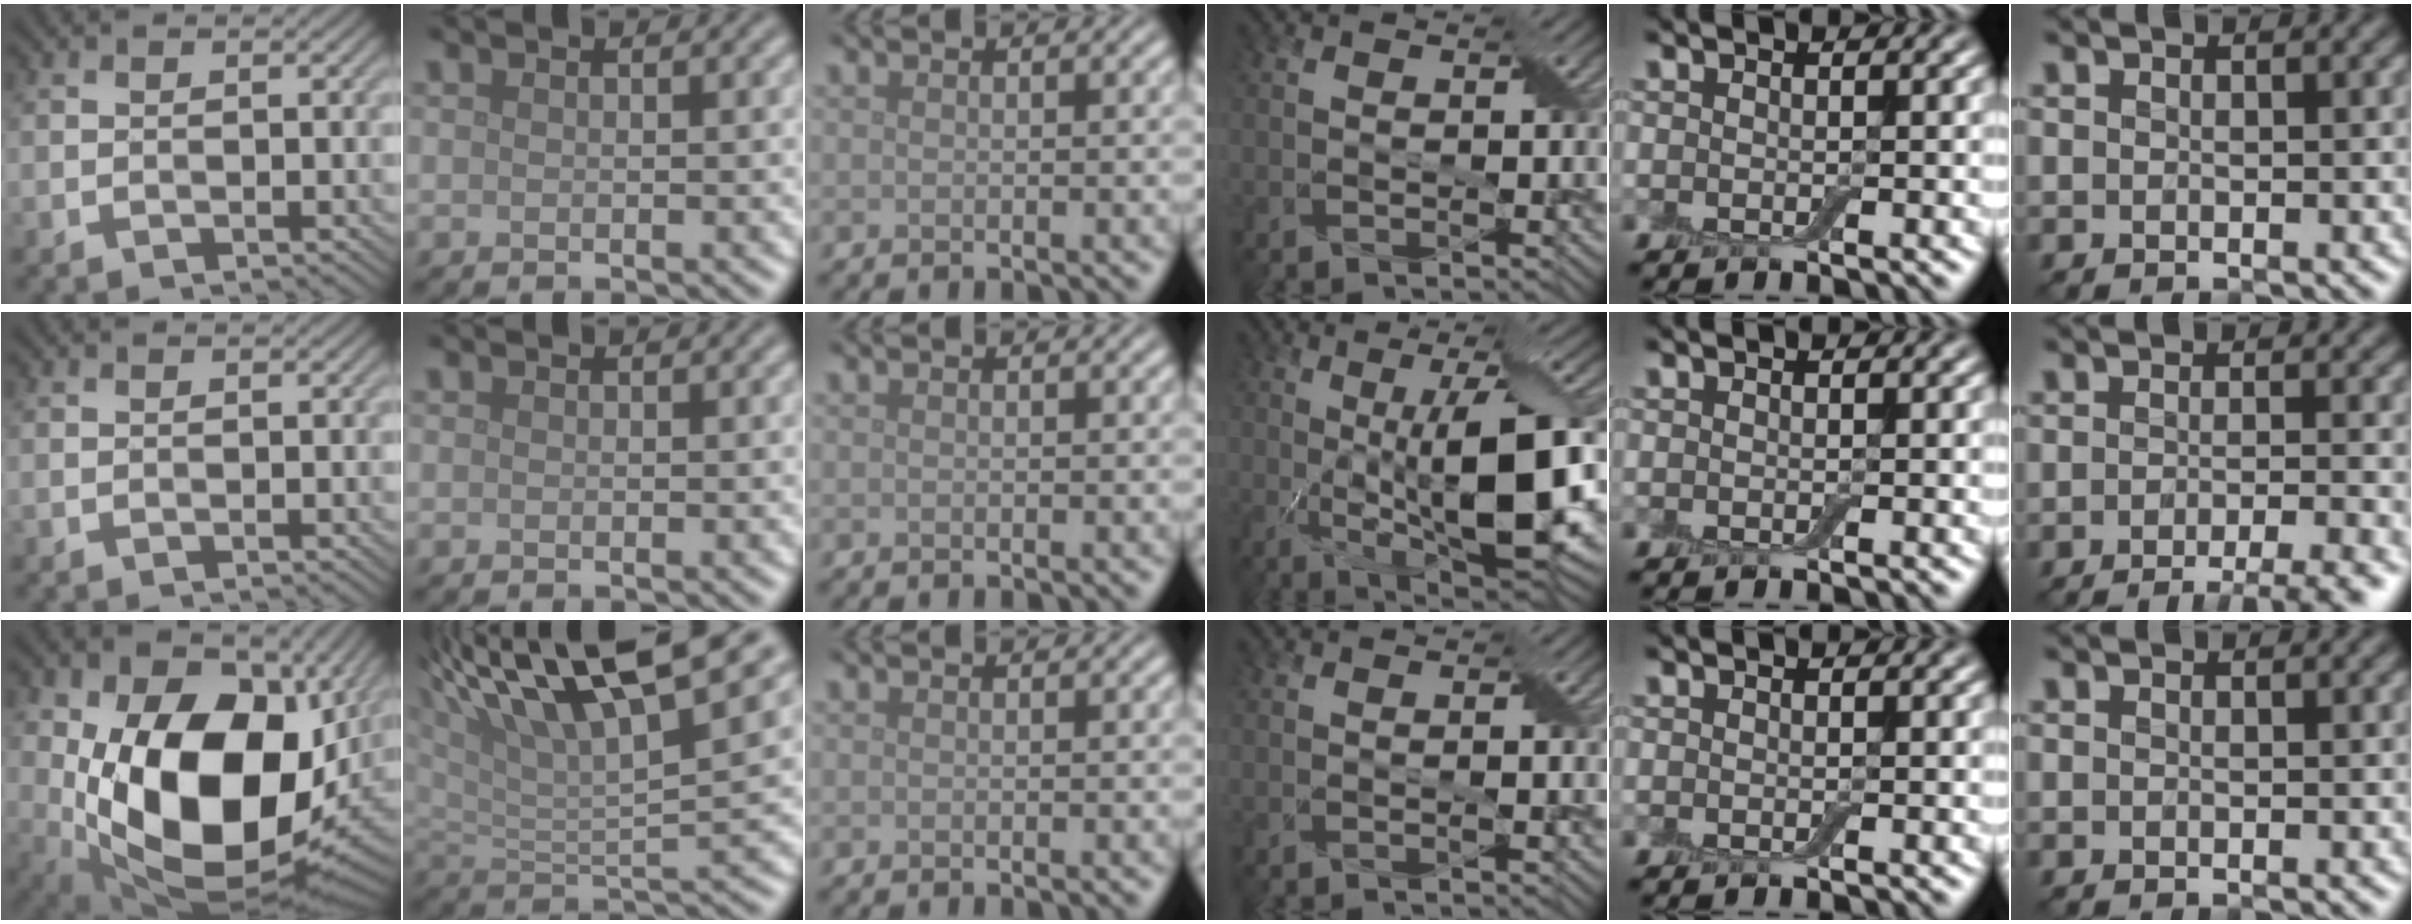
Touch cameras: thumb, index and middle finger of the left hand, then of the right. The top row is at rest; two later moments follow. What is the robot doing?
{"motion": "extract", "object": "airpods case & airpods"}